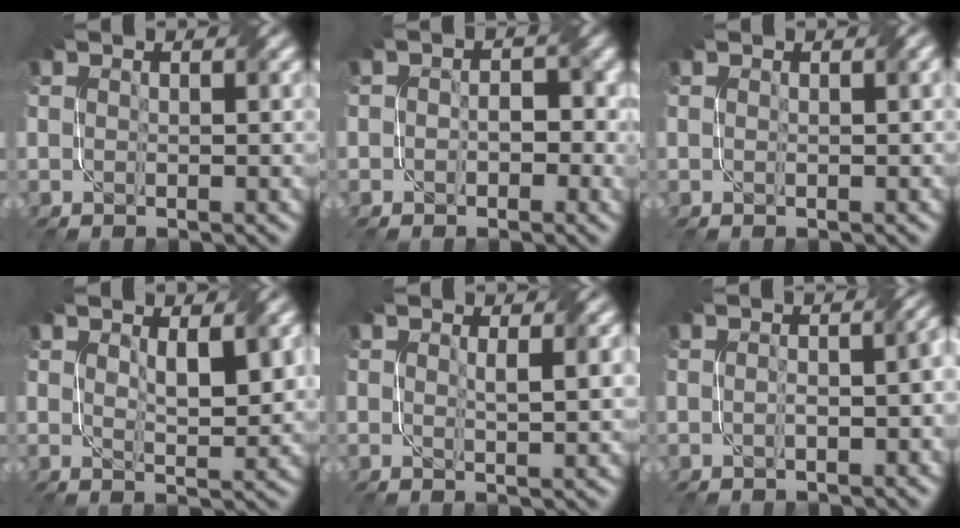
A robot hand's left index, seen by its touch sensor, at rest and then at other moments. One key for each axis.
{"total": 2.8, "fx": -0.2, "fy": 2.1, "fz": 1.8, "tx": -0.010, "ty": 0.000, "tz": -0.008}
{"total": 0.7, "fx": 0.3, "fy": 0.1, "fz": 0.6, "tx": -0.009, "ty": 0.004, "tz": 0.002}
{"total": 2.8, "fx": 1.1, "fy": 0.9, "fz": 2.4, "tx": -0.041, "ty": -0.006, "tz": 0.024}
{"total": 1.7, "fx": 0.5, "fy": 0.3, "fz": 1.6, "tx": -0.022, "ty": -0.001, "tz": 0.008}
{"total": 3.3, "fx": -0.7, "fy": 1.3, "fz": 3.0, "tx": -0.026, "ty": 0.007, "tz": -0.011}